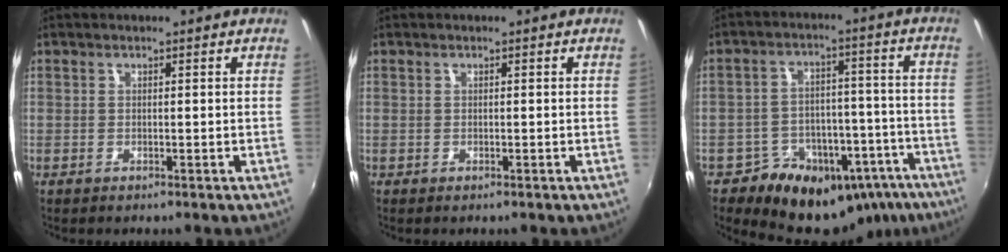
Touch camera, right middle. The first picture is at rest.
{"total": 0.0}
{"total": 17.7, "force": [-12.1, 11.5, 6.0], "torque": [-0.107, 0.039, -0.147]}